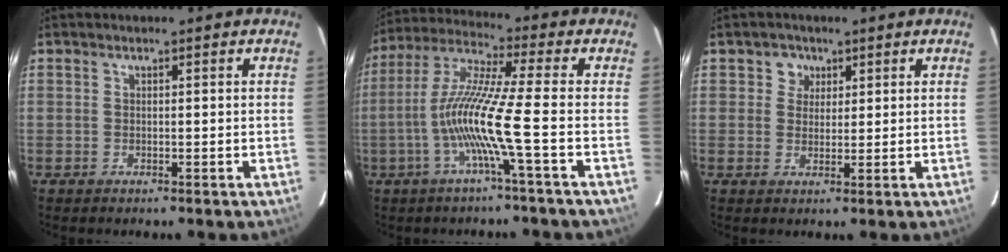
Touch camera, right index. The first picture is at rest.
{"total": 11.9, "force": [-3.7, -1.5, 11.1], "torque": [-0.220, -0.001, -0.074]}
{"total": 3.2, "force": [1.3, 3.0, 0.2], "torque": [0.010, 0.012, 0.018]}